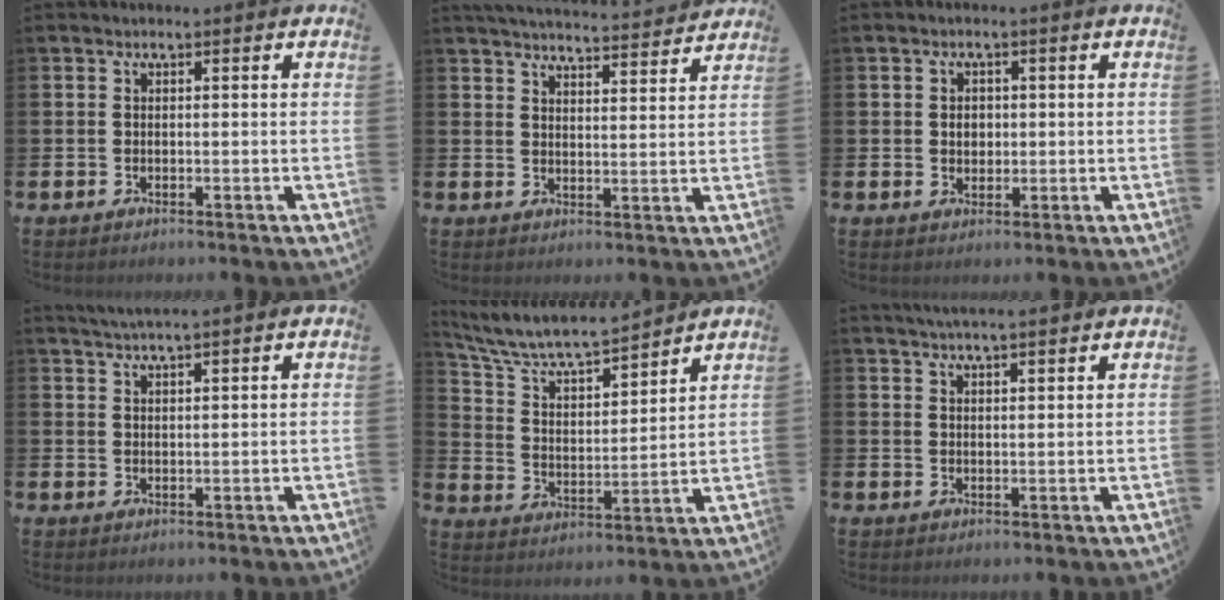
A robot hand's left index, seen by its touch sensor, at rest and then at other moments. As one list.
[{"total": 4.9, "force": [4.8, 0.1, 0.4], "torque": [-0.015, -0.037, 0.083]}, {"total": 2.1, "force": [0.2, 1.7, 1.2], "torque": [-0.007, 0.003, -0.002]}, {"total": 2.8, "force": [2.7, -0.3, 0.6], "torque": [-0.011, -0.009, 0.048]}, {"total": 7.8, "force": [7.4, 1.3, 2.2], "torque": [-0.079, -0.057, 0.126]}, {"total": 3.7, "force": [3.6, -0.1, 0.9], "torque": [-0.012, -0.015, 0.062]}]